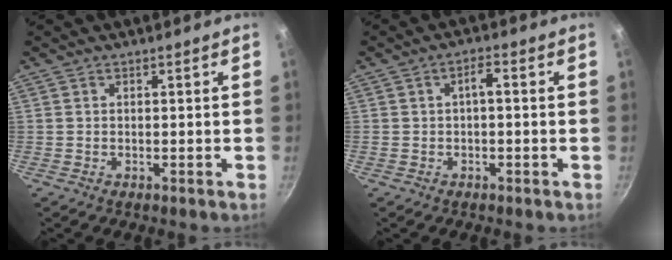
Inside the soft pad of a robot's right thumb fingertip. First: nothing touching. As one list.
[{"total": 2.5, "force": [-0.3, 1.1, 2.3], "torque": [-0.041, 0.015, -0.004]}]